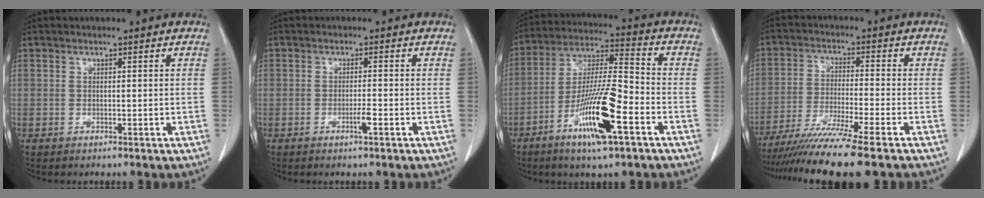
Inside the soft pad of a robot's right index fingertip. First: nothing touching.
{"total": 1.7, "force": [-0.8, 0.0, 1.5], "torque": [-0.028, -0.003, -0.015]}
{"total": 14.7, "force": [-6.7, 1.8, 12.9], "torque": [-0.245, -0.012, -0.121]}
{"total": 12.3, "force": [-10.0, -1.6, 7.0], "torque": [-0.106, -0.036, -0.161]}